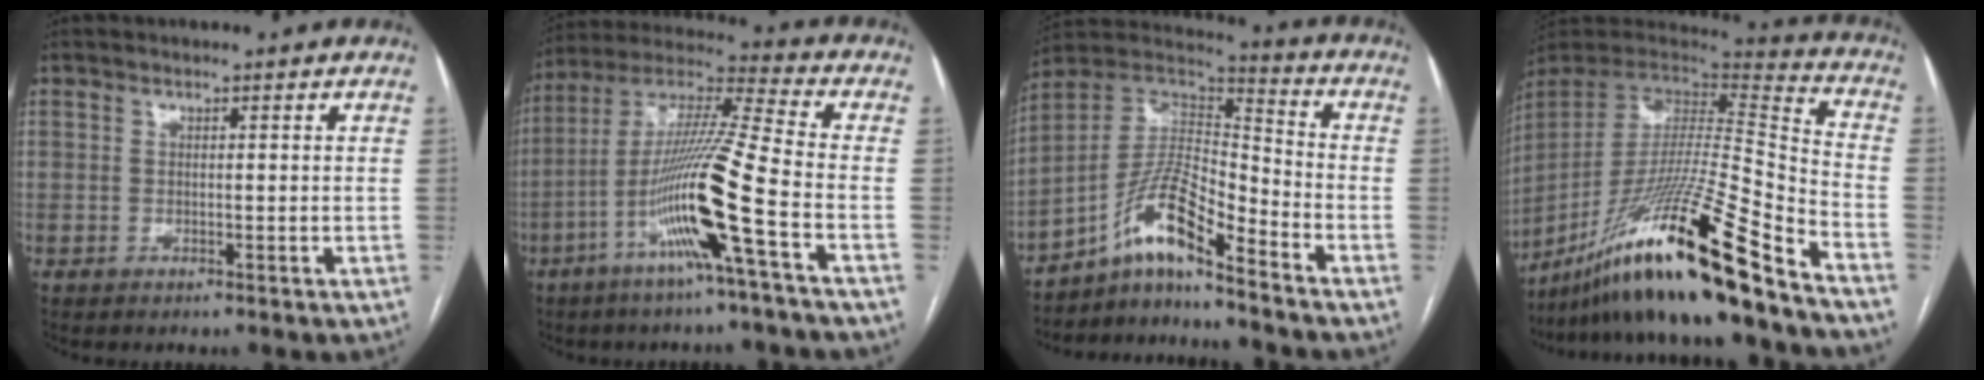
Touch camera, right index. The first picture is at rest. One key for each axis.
{"total": 15.5, "fx": -5.9, "fy": -1.4, "fz": 14.3, "tx": -0.281, "ty": -0.003, "tz": -0.117}
{"total": 11.1, "fx": -7.6, "fy": 1.7, "fz": 8.0, "tx": -0.157, "ty": 0.029, "tz": -0.138}
{"total": 27.6, "fx": -19.8, "fy": -0.3, "fz": 19.3, "tx": -0.329, "ty": -0.036, "tz": -0.356}